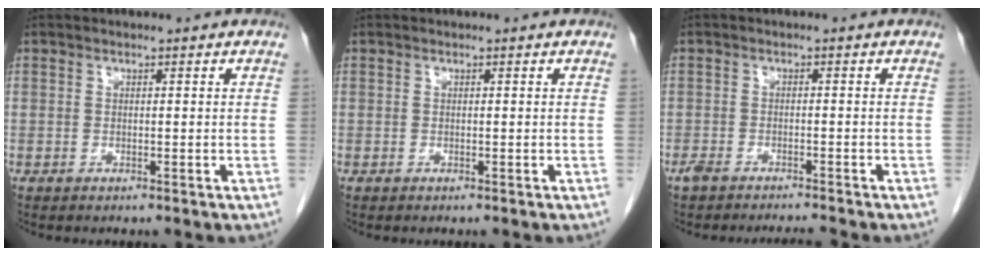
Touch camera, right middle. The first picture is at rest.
{"total": 0.0}
{"total": 4.3, "force": [-4.0, 0.0, 1.7], "torque": [-0.030, -0.005, -0.064]}